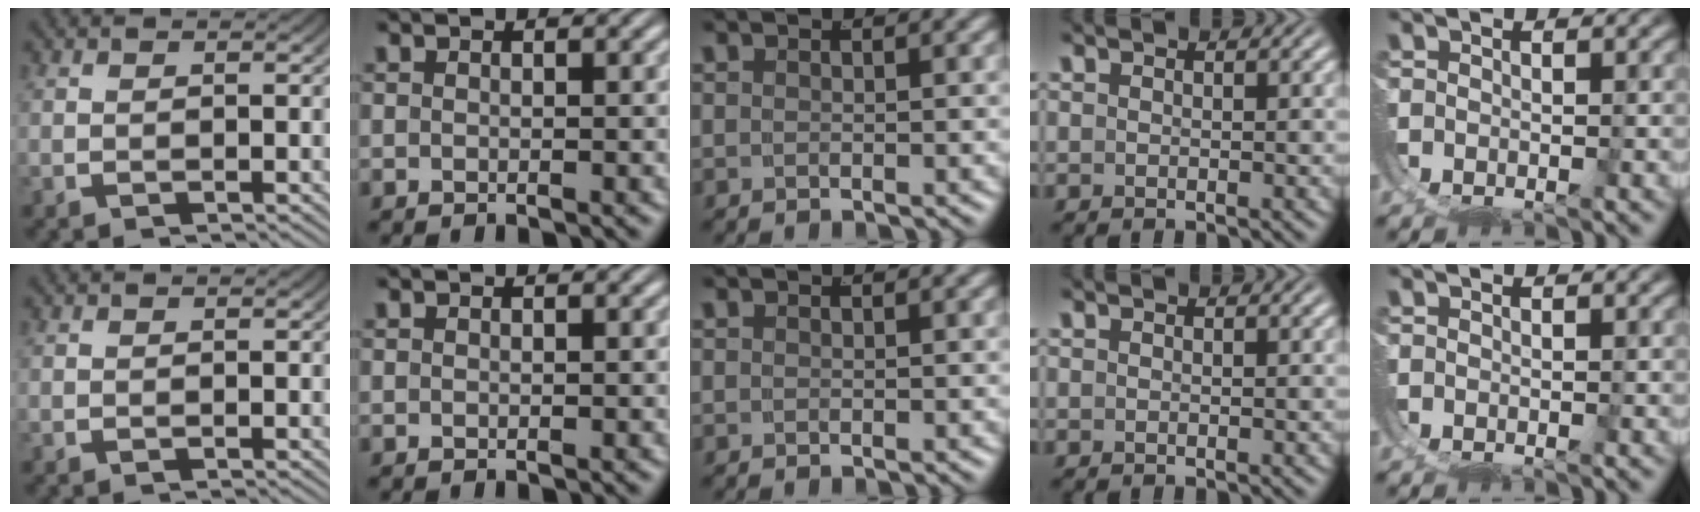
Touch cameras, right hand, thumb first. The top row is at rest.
{}